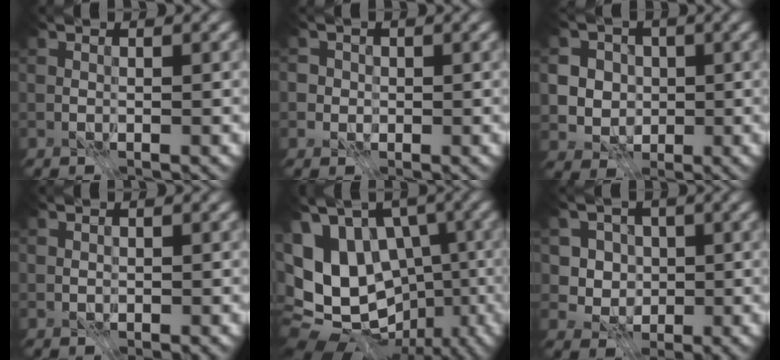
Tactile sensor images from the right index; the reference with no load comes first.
{"total": 2.4, "force": [0.4, 2.3, 0.6], "torque": [-0.002, 0.002, 0.001]}
{"total": 6.2, "force": [0.5, 5.7, 2.4], "torque": [-0.035, 0.014, -0.005]}
{"total": 0.0}
{"total": 12.4, "force": [-0.1, 9.4, 8.2], "torque": [-0.155, 0.011, 0.022]}
{"total": 3.3, "force": [0.3, 3.0, 1.2], "torque": [-0.019, -0.004, 0.007]}